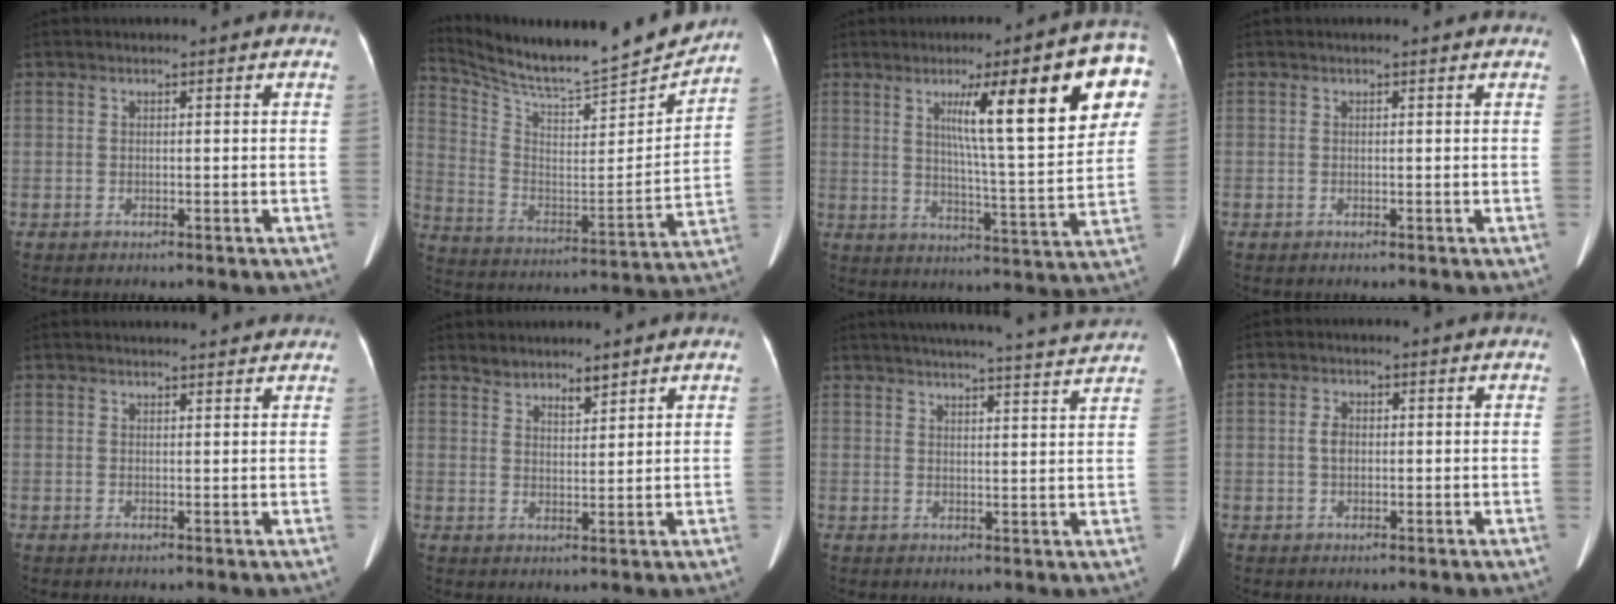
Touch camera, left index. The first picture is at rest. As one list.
[{"total": 21.2, "force": [19.7, 0.7, 7.8], "torque": [-0.149, -0.052, 0.308]}, {"total": 18.7, "force": [7.7, 1.7, 17.0], "torque": [-0.218, 0.005, 0.100]}, {"total": 1.0, "force": [1.0, 0.2, 0.2], "torque": [-0.012, 0.013, 0.007]}, {"total": 6.5, "force": [6.3, 0.8, 1.5], "torque": [-0.015, 0.021, 0.065]}, {"total": 3.8, "force": [3.4, 1.0, 1.3], "torque": [-0.015, 0.008, 0.060]}, {"total": 17.7, "force": [16.6, -0.4, 6.1], "torque": [-0.098, -0.012, 0.212]}, {"total": 2.0, "force": [0.0, 1.5, 1.3], "torque": [-0.030, 0.010, 0.001]}]